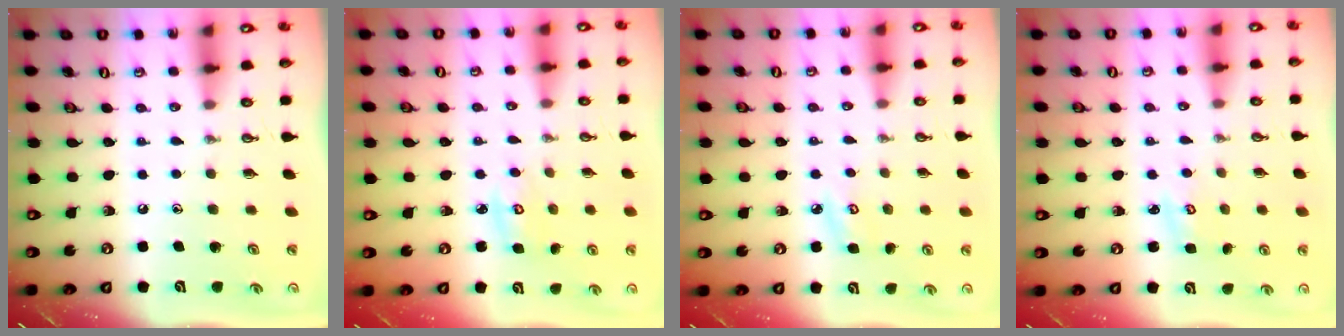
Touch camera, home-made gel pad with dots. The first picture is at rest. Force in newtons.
{"total": 3.8, "press": 3.8, "slide": 0.1}
{"total": 4.9, "press": 4.8, "slide": 0.6}
{"total": 3.0, "press": 3.0, "slide": 0.3}